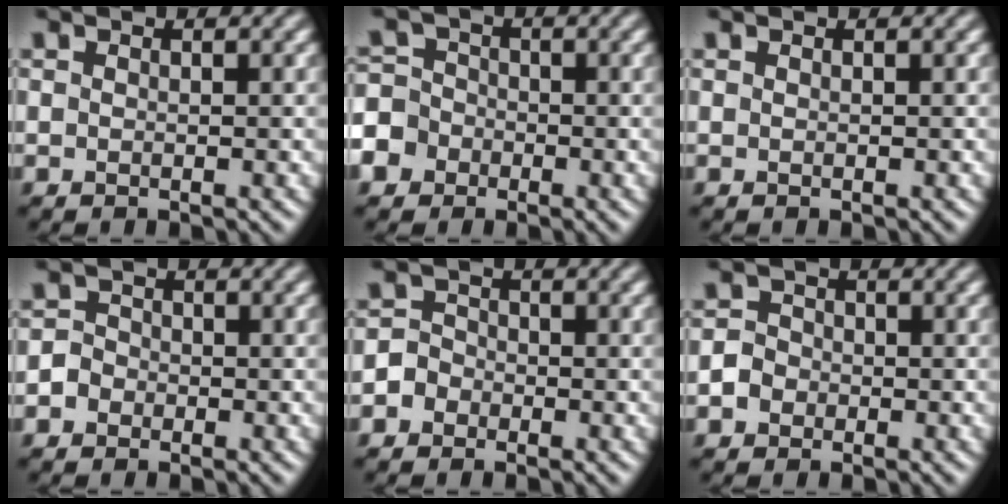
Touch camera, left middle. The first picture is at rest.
{"total": 6.8, "force": [-3.4, 5.7, 1.5], "torque": [-0.037, 0.000, -0.088]}
{"total": 0.0}
{"total": 2.2, "force": [-0.9, 2.0, 0.4], "torque": [0.014, 0.013, -0.033]}
{"total": 2.7, "force": [-1.4, 2.3, 0.3], "torque": [0.016, 0.010, -0.039]}
{"total": 2.3, "force": [-0.8, 2.1, 0.6], "torque": [0.007, 0.009, -0.027]}